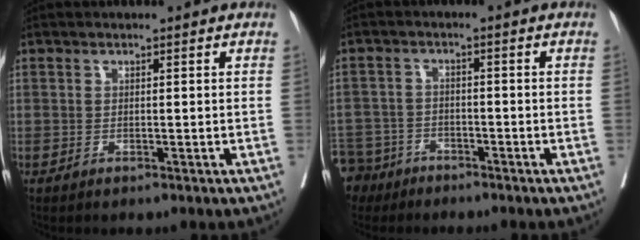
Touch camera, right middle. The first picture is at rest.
{"total": 8.3, "force": [-6.3, 5.3, 0.9], "torque": [-0.040, -0.008, -0.114]}